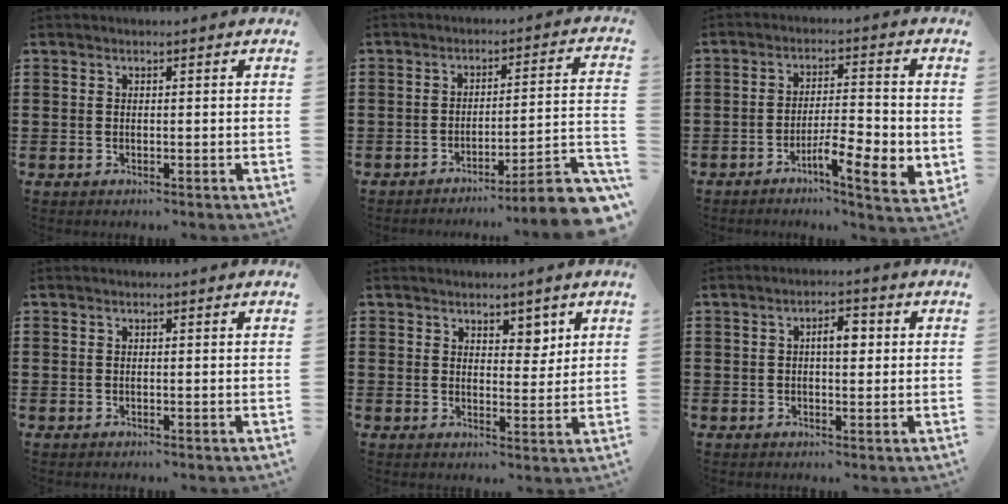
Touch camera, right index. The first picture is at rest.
{"total": 6.4, "force": [-4.8, -0.3, 4.2], "torque": [-0.066, -0.018, -0.094]}
{"total": 6.7, "force": [-3.1, 1.7, 5.7], "torque": [-0.093, 0.004, -0.052]}
{"total": 0.0}
{"total": 3.8, "force": [2.9, 2.3, 1.1], "torque": [-0.016, -0.002, 0.050]}
{"total": 3.8, "force": [0.4, 1.5, 3.4], "torque": [-0.051, 0.001, 0.000]}